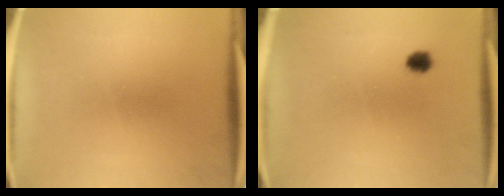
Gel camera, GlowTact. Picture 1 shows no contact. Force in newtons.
{"total": 2.1}